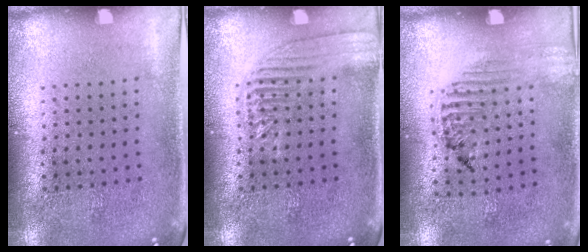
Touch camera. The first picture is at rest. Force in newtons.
{"total": 2.1, "press": 2.1, "slide": 0.3}
{"total": 1.2, "press": 1.1, "slide": 0.2}